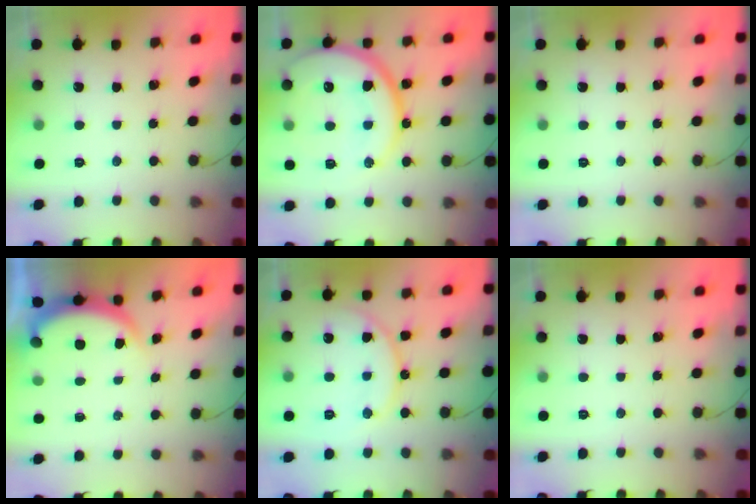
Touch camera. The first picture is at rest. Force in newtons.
{"total": 19.4, "press": 19.4, "slide": 1.4}
{"total": 0.0}
{"total": 3.4, "press": 3.3, "slide": 0.6}
{"total": 13.1, "press": 13.1, "slide": 1.3}
{"total": 0.0}